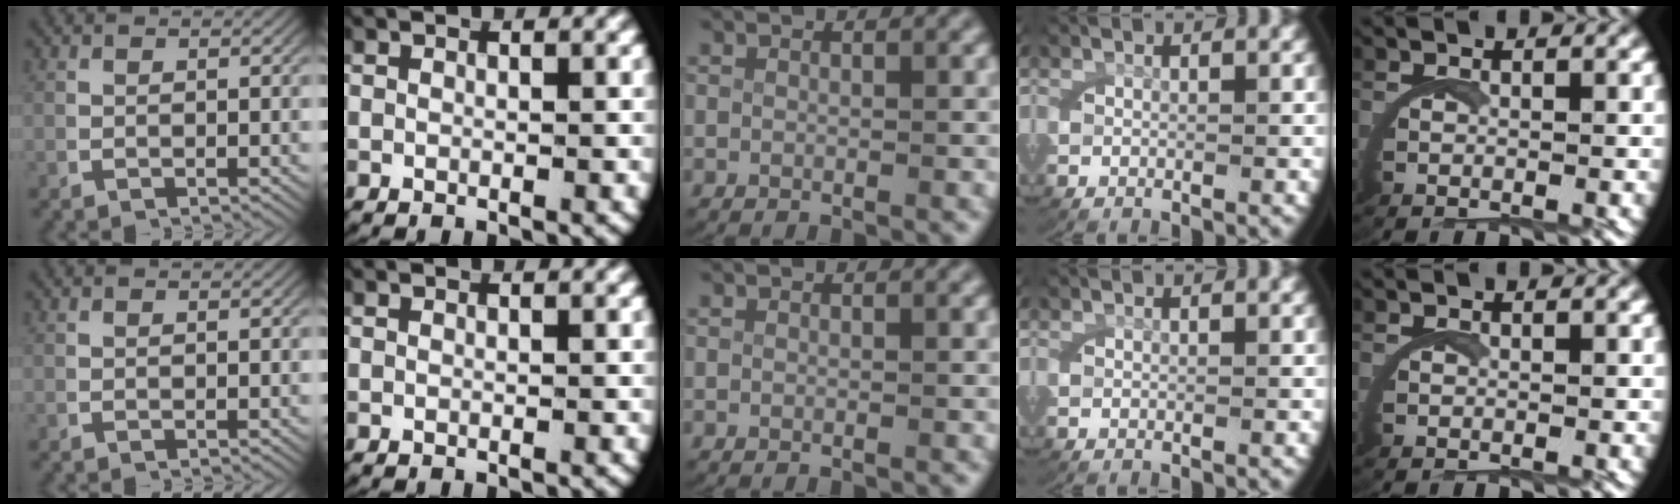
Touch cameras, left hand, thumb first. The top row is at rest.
{}